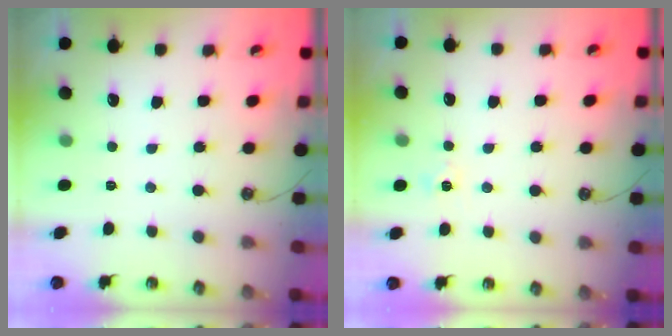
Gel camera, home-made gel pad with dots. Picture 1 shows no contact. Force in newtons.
{"total": 3.6, "press": 3.5, "slide": 0.5}